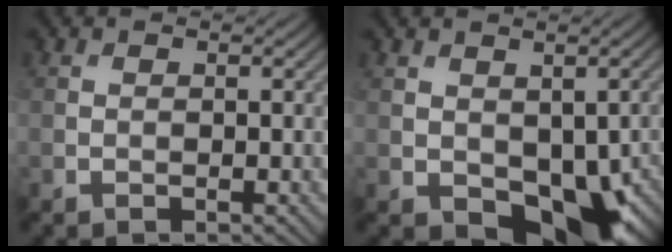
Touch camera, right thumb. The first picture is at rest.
{"total": 10.8, "force": [-2.6, 7.0, 7.7], "torque": [-0.120, -0.048, -0.017]}